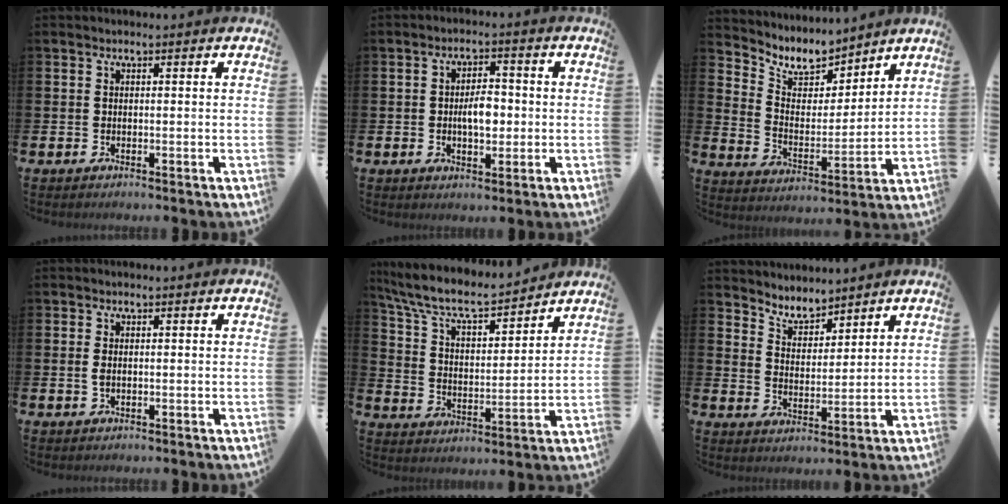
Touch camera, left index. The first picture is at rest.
{"total": 4.2, "force": [-0.2, 2.4, 3.5], "torque": [-0.045, -0.001, -0.012]}
{"total": 8.2, "force": [7.5, 2.8, 1.8], "torque": [-0.068, -0.051, 0.134]}
{"total": 1.2, "force": [0.1, 0.6, 1.0], "torque": [-0.019, 0.004, -0.001]}
{"total": 8.2, "force": [7.5, 2.0, 2.7], "torque": [-0.090, -0.051, 0.130]}
{"total": 5.0, "force": [4.9, 1.1, 0.1], "torque": [-0.024, -0.027, 0.089]}